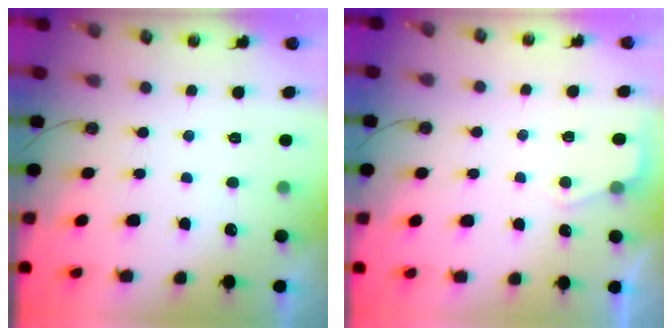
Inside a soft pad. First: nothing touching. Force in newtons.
{"total": 2.7, "press": 2.7, "slide": 0.4}